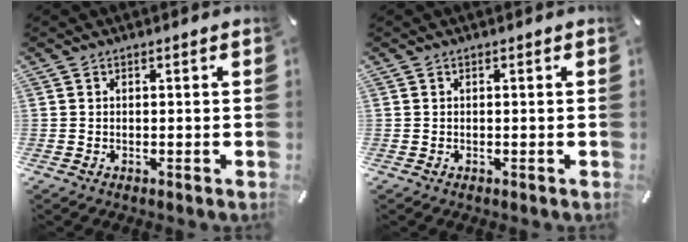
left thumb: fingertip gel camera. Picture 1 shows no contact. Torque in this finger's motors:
{"motor_torque": [-0.04, 0.03, -0.02, -0.02, 0.00]}